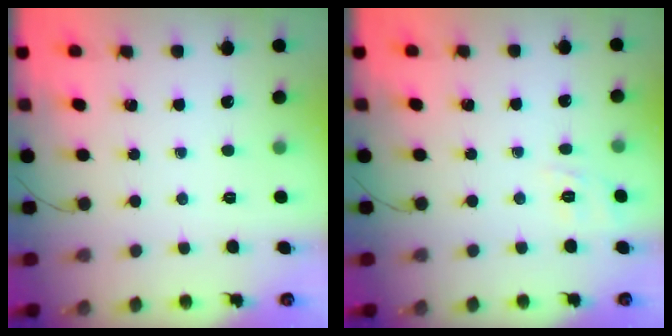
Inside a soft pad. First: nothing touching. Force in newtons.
{"total": 1.9, "press": 0.5, "slide": 1.8}